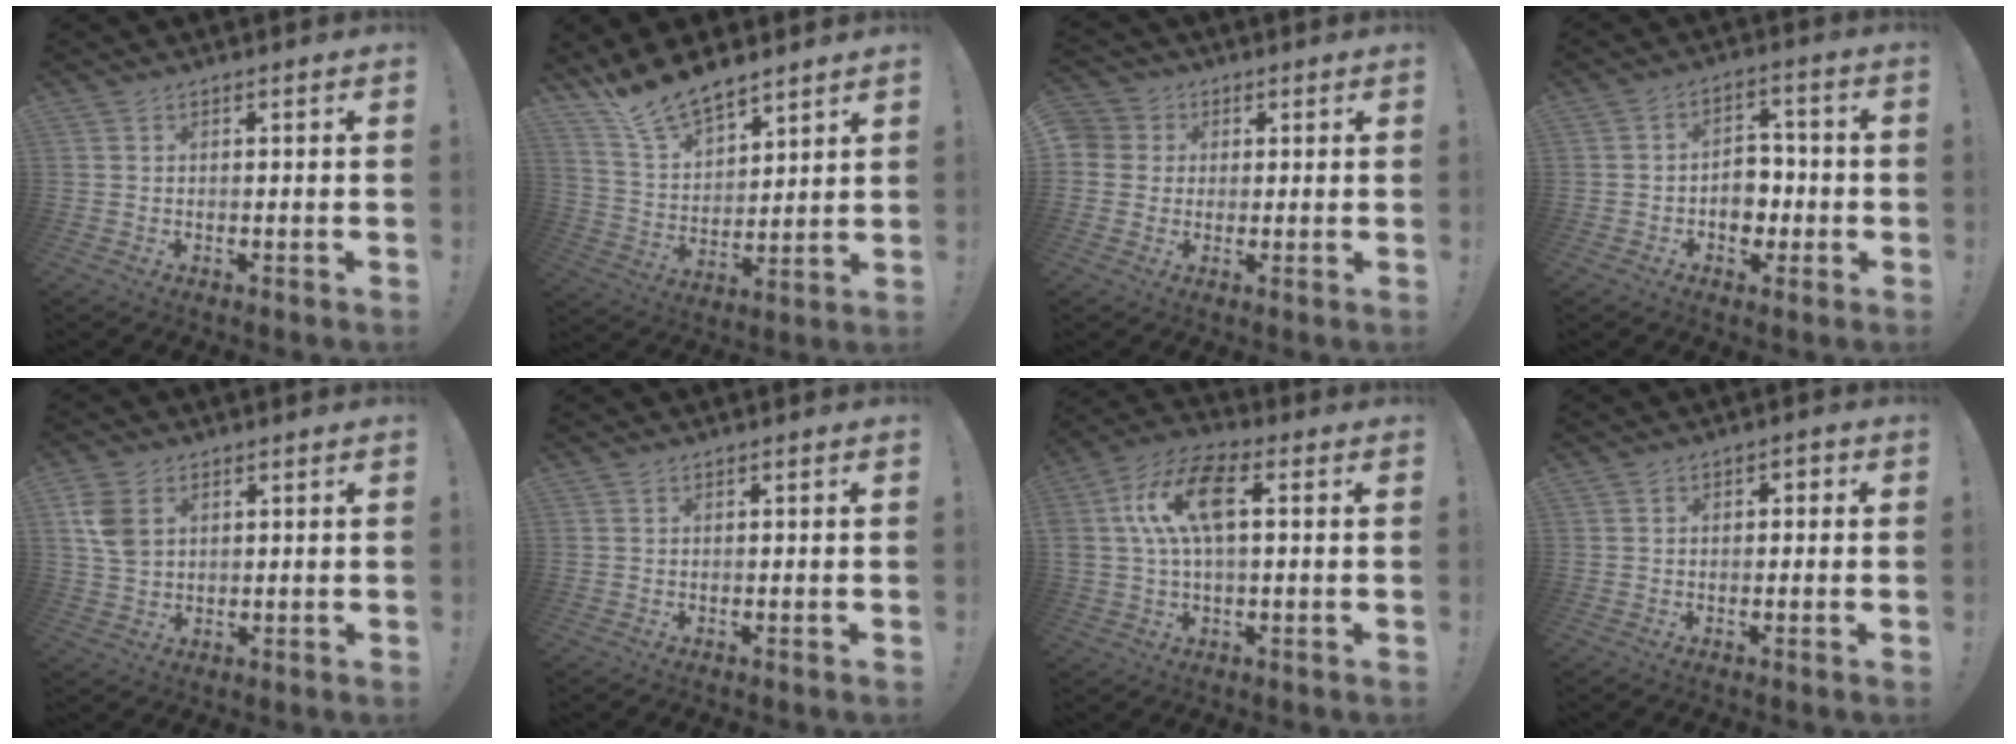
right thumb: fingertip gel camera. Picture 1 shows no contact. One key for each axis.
{"total": 12.8, "fx": 11.3, "fy": 4.0, "fz": 4.5, "tx": -0.099, "ty": -0.082, "tz": 0.212}
{"total": 5.6, "fx": 0.8, "fy": 5.4, "fz": 1.3, "tx": -0.026, "ty": -0.001, "tz": 0.016}
{"total": 8.4, "fx": -1.4, "fy": 6.8, "fz": 4.6, "tx": -0.055, "ty": 0.011, "tz": -0.020}
{"total": 7.8, "fx": 2.7, "fy": 5.6, "fz": 4.7, "tx": -0.083, "ty": -0.006, "tz": 0.052}
{"total": 0.0}
{"total": 13.6, "fx": 2.6, "fy": 7.2, "fz": 11.3, "tx": -0.216, "ty": 0.018, "tz": 0.049}
{"total": 1.9, "fx": -0.7, "fy": 1.4, "fz": 1.0, "tx": -0.006, "ty": 0.005, "tz": -0.017}